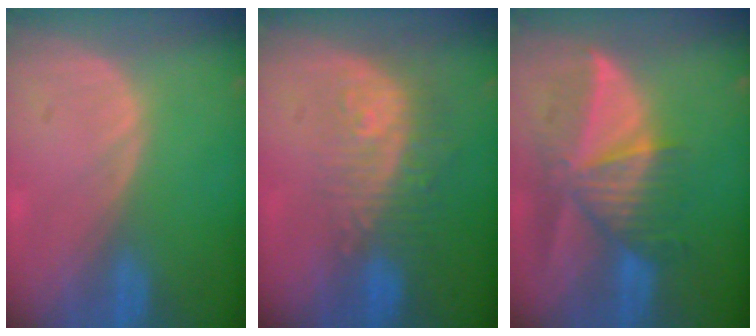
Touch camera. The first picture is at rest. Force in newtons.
{"total": 9.7, "press": 8.1, "slide": 5.3}
{"total": 9.2, "press": 8.3, "slide": 4.0}